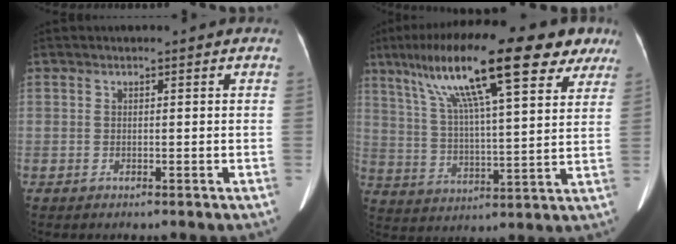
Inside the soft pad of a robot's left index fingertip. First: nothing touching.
{"total": 22.2, "force": [13.2, 4.6, 17.2], "torque": [-0.295, 0.054, 0.211]}